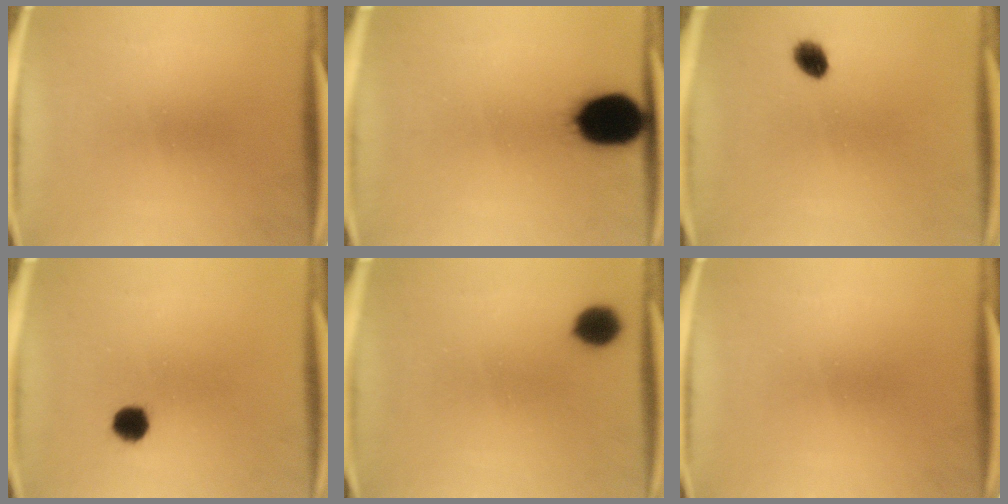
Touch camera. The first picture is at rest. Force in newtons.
{"total": 14.4}
{"total": 3.6}
{"total": 4.0}
{"total": 6.2}
{"total": 0.0}